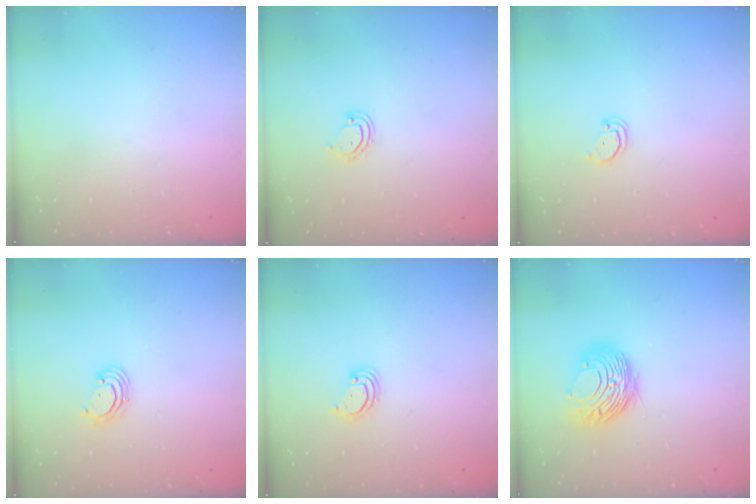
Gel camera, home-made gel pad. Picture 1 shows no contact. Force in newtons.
{"total": 5.2, "press": 5.2, "slide": 0.2}
{"total": 2.1, "press": 2.1, "slide": 0.2}
{"total": 2.6, "press": 2.6, "slide": 0.2}
{"total": 3.1, "press": 3.0, "slide": 0.3}
{"total": 10.9, "press": 10.9, "slide": 0.6}